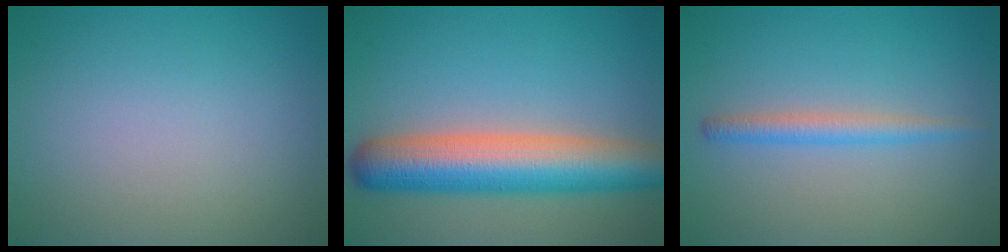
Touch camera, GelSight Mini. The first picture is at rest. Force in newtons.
{"total": 8.8, "press": 8.8, "slide": 0.5}
{"total": 2.1, "press": 2.1, "slide": 0.1}